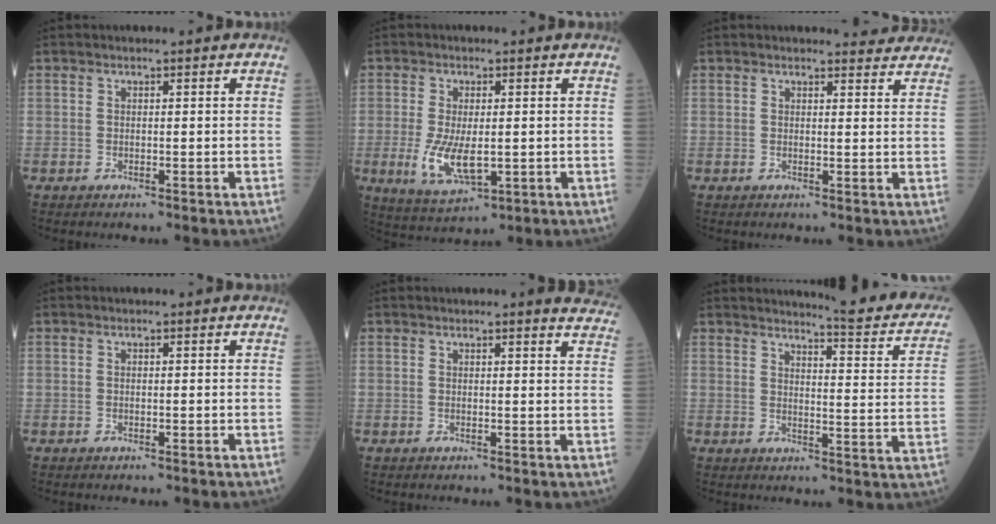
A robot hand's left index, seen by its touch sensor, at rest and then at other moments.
{"total": 7.1, "force": [-1.0, 2.9, 6.4], "torque": [-0.131, -0.017, -0.008]}
{"total": 4.7, "force": [4.6, 0.6, 0.2], "torque": [0.004, -0.007, 0.034]}
{"total": 0.0}
{"total": 6.3, "force": [6.1, 0.4, 1.5], "torque": [0.002, -0.025, 0.033]}
{"total": 13.7, "force": [12.8, 0.4, 4.9], "torque": [-0.049, -0.062, 0.135]}